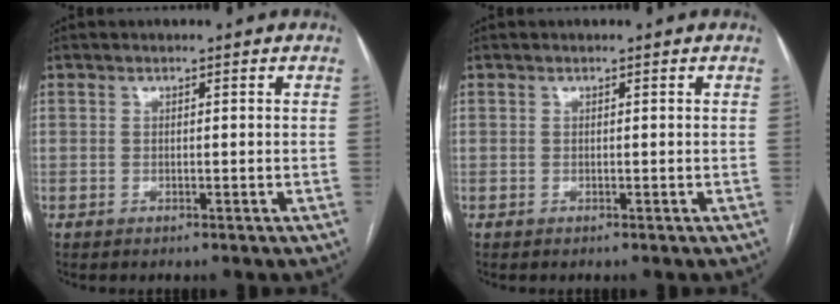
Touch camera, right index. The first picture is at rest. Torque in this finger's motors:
{"motor_torque": [0.04, 0.04, 0.00, 0.00]}